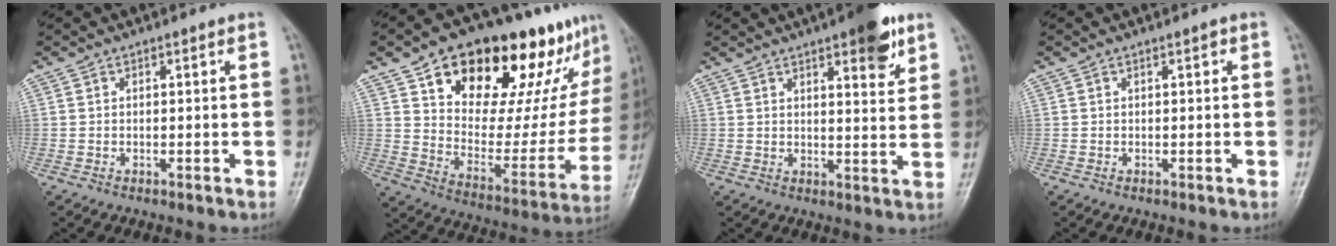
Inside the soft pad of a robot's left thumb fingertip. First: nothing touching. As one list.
[{"total": 29.2, "force": [17.8, 14.0, 18.5], "torque": [-0.219, -0.046, 0.270]}, {"total": 9.7, "force": [5.6, 2.9, 7.4], "torque": [-0.081, -0.025, 0.072]}, {"total": 0.8, "force": [0.3, 0.2, 0.7], "torque": [-0.009, 0.001, 0.002]}]